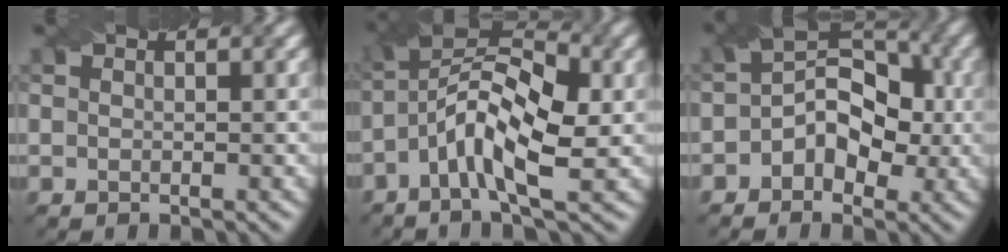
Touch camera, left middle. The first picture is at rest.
{"total": 8.5, "force": [-1.5, 3.2, 7.7], "torque": [-0.142, 0.023, -0.041]}
{"total": 5.9, "force": [-0.9, 4.2, 4.1], "torque": [-0.039, 0.014, -0.023]}